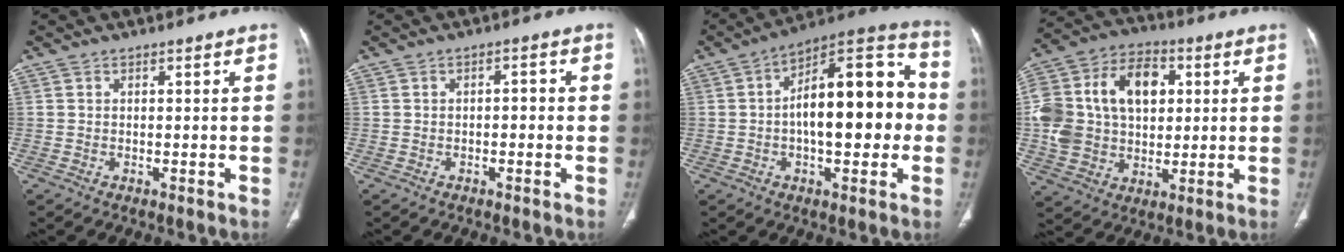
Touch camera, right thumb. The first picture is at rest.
{"total": 2.0, "force": [-0.3, 1.1, 1.7], "torque": [-0.017, 0.007, -0.008]}
{"total": 21.1, "force": [-0.1, 9.6, 18.9], "torque": [-0.253, 0.043, -0.007]}
{"total": 20.8, "force": [3.2, 14.7, 14.4], "torque": [-0.267, 0.021, 0.059]}